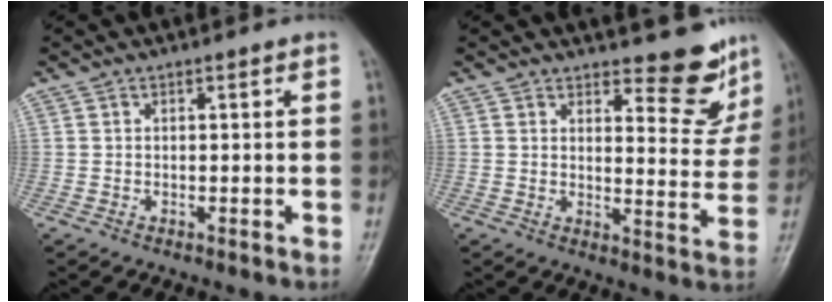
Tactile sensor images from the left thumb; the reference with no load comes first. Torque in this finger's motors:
{"motor_torque": [0.08, 0.02, -0.07, -0.17, -0.06]}